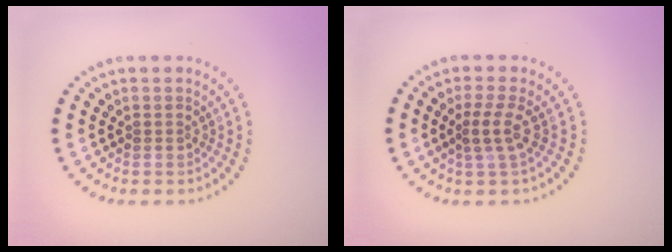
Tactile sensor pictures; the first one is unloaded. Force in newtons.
{"total": 2.1, "press": 1.6, "slide": 1.4}